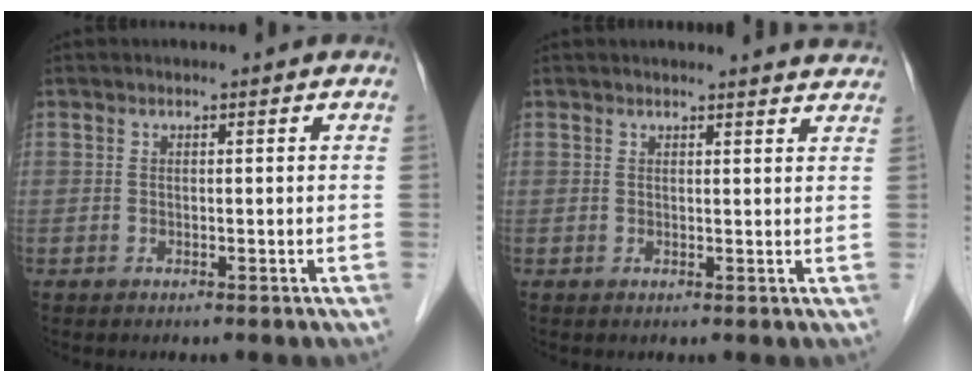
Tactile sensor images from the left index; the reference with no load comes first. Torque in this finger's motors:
{"motor_torque": [0.62, -0.95, 0.02, 0.01]}